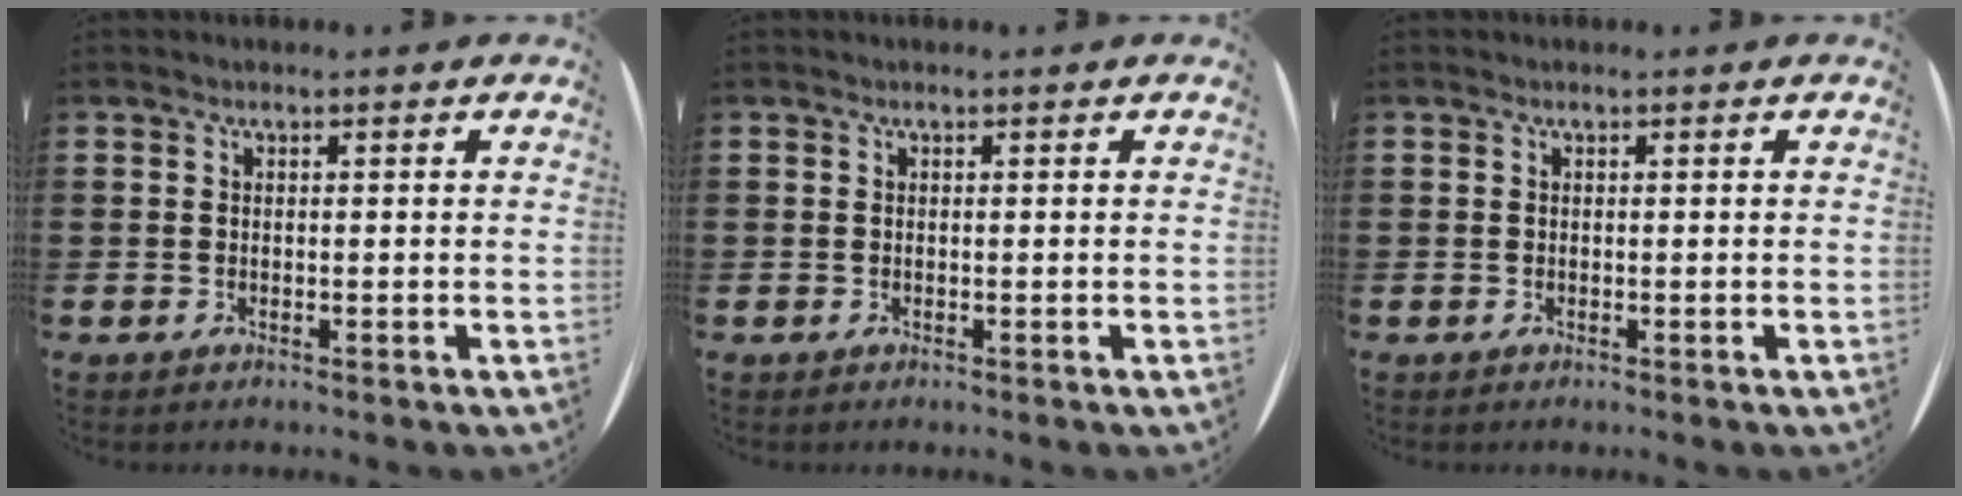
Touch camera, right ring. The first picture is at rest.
{"total": 0.0}
{"total": 0.0}